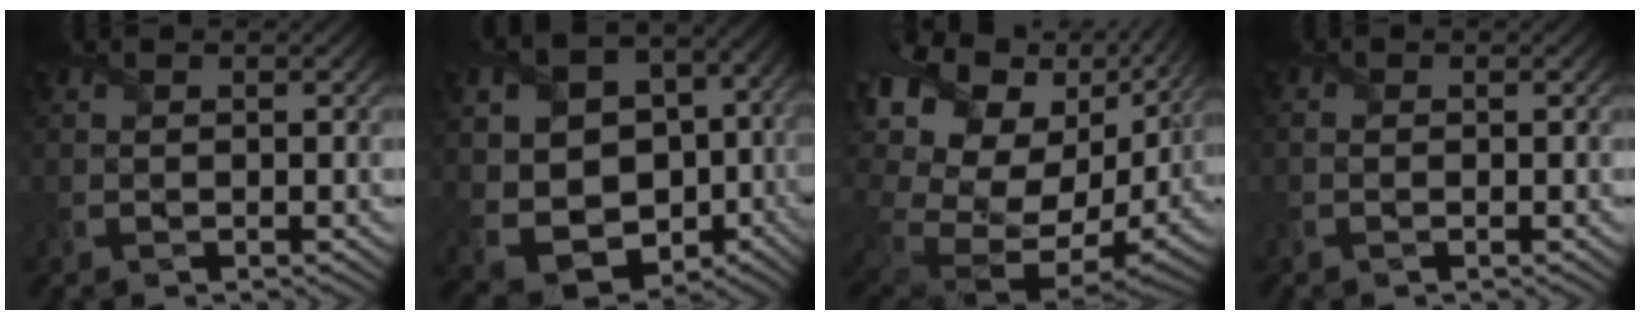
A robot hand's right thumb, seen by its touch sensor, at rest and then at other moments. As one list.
[{"total": 14.3, "force": [-1.7, 11.4, 8.3], "torque": [-0.187, -0.023, -0.012]}, {"total": 20.6, "force": [2.0, 13.0, 15.8], "torque": [-0.294, -0.030, 0.063]}, {"total": 0.7, "force": [-0.3, 0.5, 0.4], "torque": [-0.010, -0.001, -0.005]}]